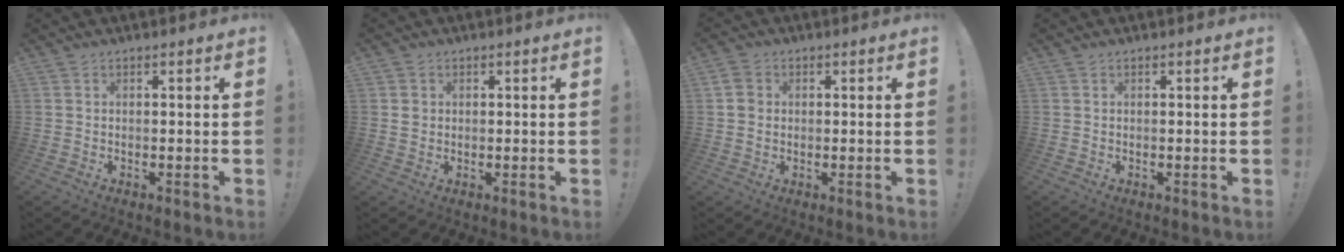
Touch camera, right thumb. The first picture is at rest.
{"total": 2.2, "force": [0.8, 2.0, 0.5], "torque": [0.004, -0.001, 0.011]}
{"total": 4.3, "force": [1.0, 3.6, 2.2], "torque": [-0.036, 0.003, 0.019]}
{"total": 0.0}